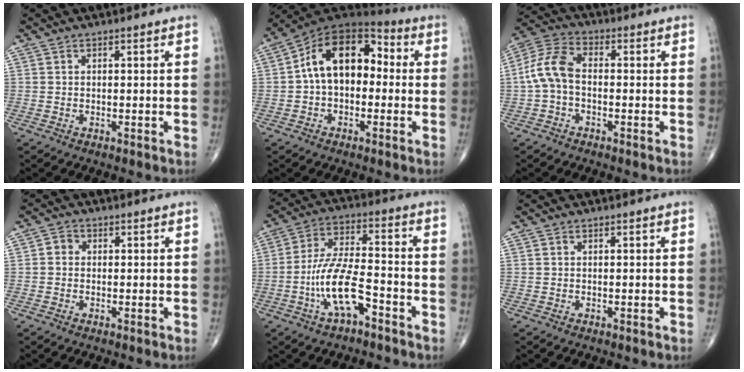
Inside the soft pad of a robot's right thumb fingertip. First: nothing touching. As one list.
[{"total": 15.0, "force": [0.5, 9.7, 11.5], "torque": [-0.154, 0.048, -0.007]}, {"total": 8.5, "force": [-0.8, 5.2, 6.7], "torque": [-0.138, 0.028, -0.028]}, {"total": 1.9, "force": [0.0, 1.7, 0.8], "torque": [-0.003, 0.005, -0.005]}, {"total": 11.6, "force": [-5.1, 4.2, 9.6], "torque": [-0.194, 0.043, -0.094]}, {"total": 0.0}]